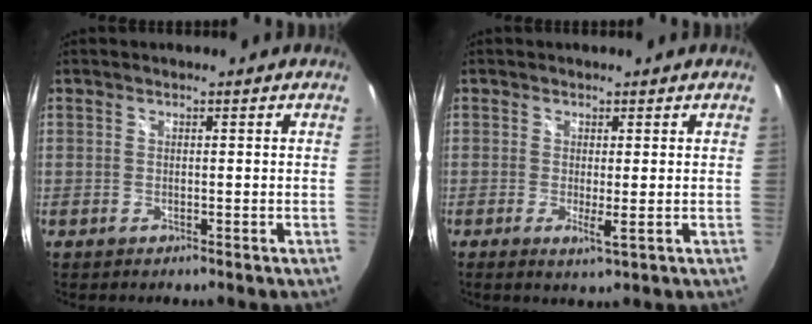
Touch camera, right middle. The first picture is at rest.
{"total": 2.4, "force": [-0.3, -0.1, 2.4], "torque": [-0.045, -0.008, -0.005]}